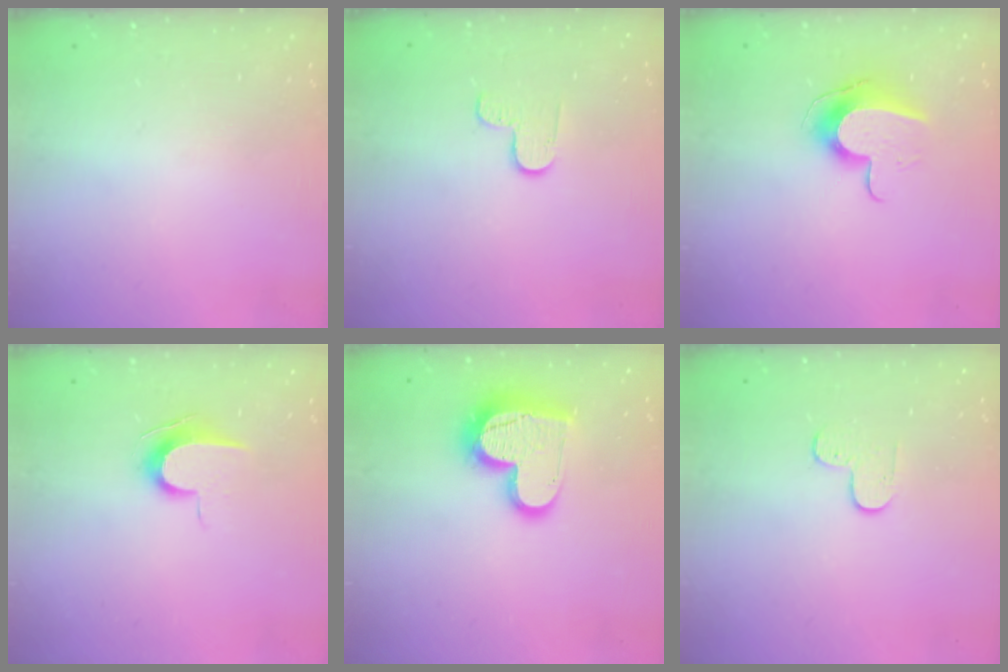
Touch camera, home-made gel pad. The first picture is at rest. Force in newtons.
{"total": 3.8, "press": 3.8, "slide": 0.4}
{"total": 9.9, "press": 9.9, "slide": 0.4}
{"total": 7.8, "press": 7.8, "slide": 0.7}
{"total": 15.2, "press": 15.1, "slide": 1.4}
{"total": 5.5, "press": 5.5, "slide": 0.5}